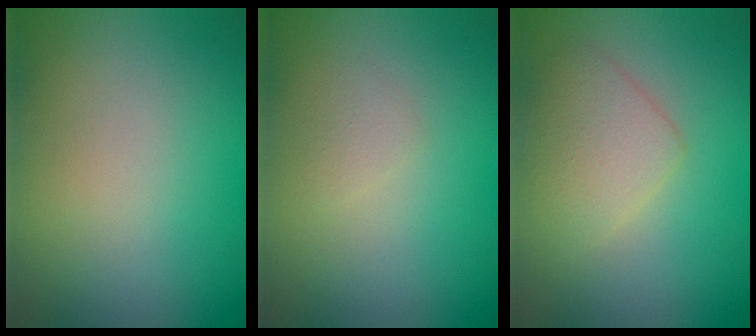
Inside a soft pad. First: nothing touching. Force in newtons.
{"total": 0.8, "press": 0.8, "slide": 0.1}
{"total": 3.0, "press": 3.0, "slide": 0.1}